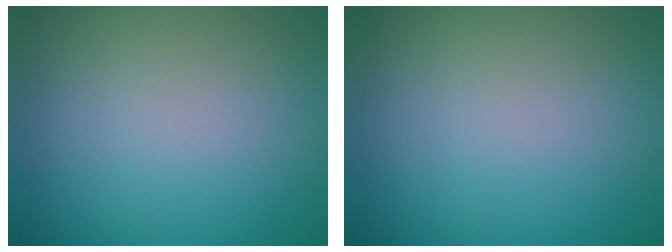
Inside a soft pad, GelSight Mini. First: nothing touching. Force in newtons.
{"total": 0.0}